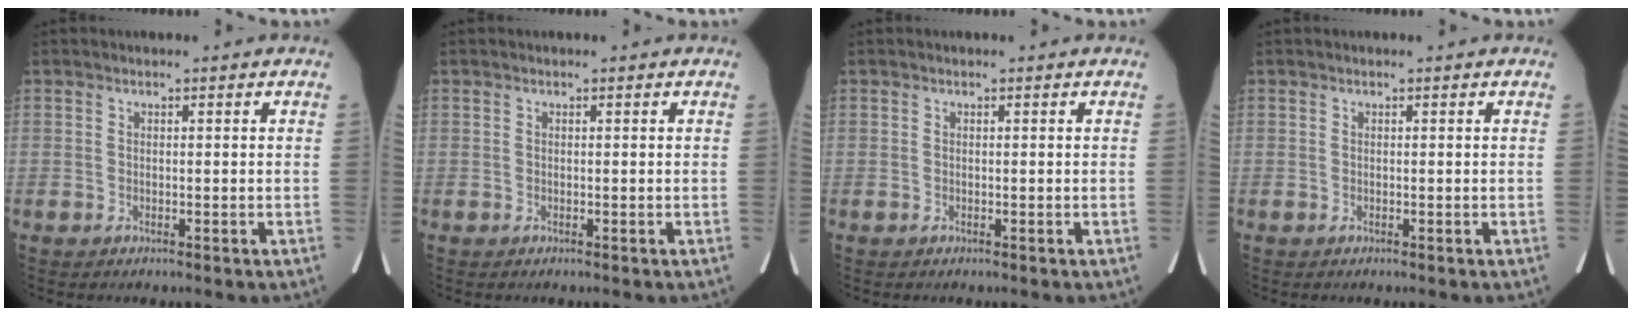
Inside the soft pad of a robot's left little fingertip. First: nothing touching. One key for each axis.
{"total": 0.0}
{"total": 0.0}
{"total": 0.0}